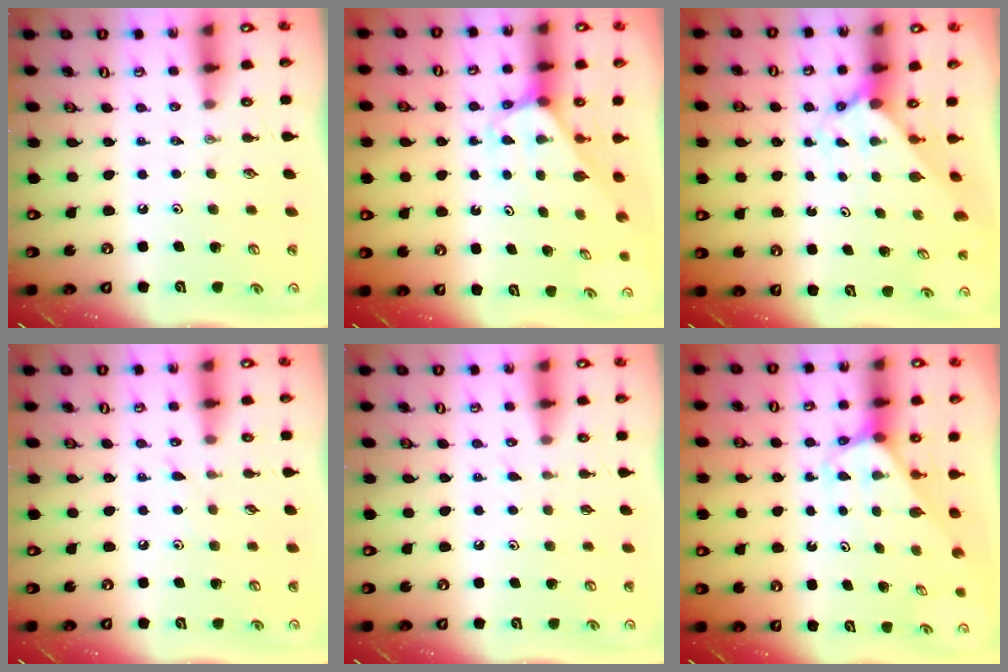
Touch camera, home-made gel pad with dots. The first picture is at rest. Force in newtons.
{"total": 2.4, "press": 2.4, "slide": 0.2}
{"total": 1.2, "press": 1.2, "slide": 0.1}
{"total": 4.9, "press": 4.9, "slide": 0.5}
{"total": 6.4, "press": 6.3, "slide": 0.6}
{"total": 2.6, "press": 2.6, "slide": 0.2}